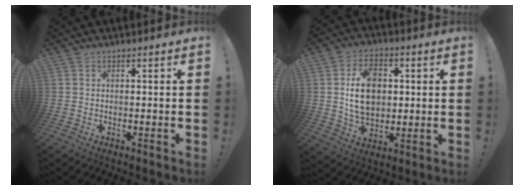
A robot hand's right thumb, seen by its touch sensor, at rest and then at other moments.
{"total": 14.9, "force": [1.8, 10.8, 10.1], "torque": [-0.153, 0.002, 0.035]}